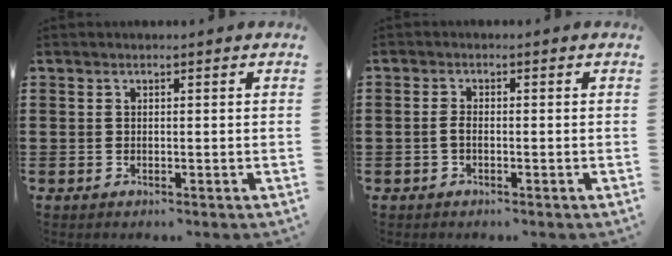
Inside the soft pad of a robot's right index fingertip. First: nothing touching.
{"total": 1.5, "force": [-0.5, 0.4, 1.3], "torque": [-0.035, -0.006, -0.011]}